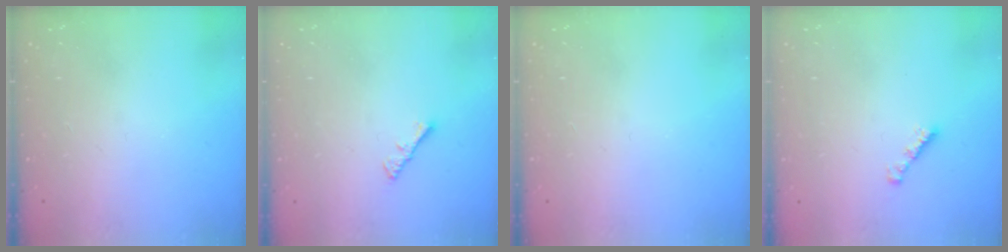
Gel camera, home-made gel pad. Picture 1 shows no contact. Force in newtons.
{"total": 1.1, "press": 1.1, "slide": 0.4}
{"total": 0.0}
{"total": 1.9, "press": 1.9, "slide": 0.5}